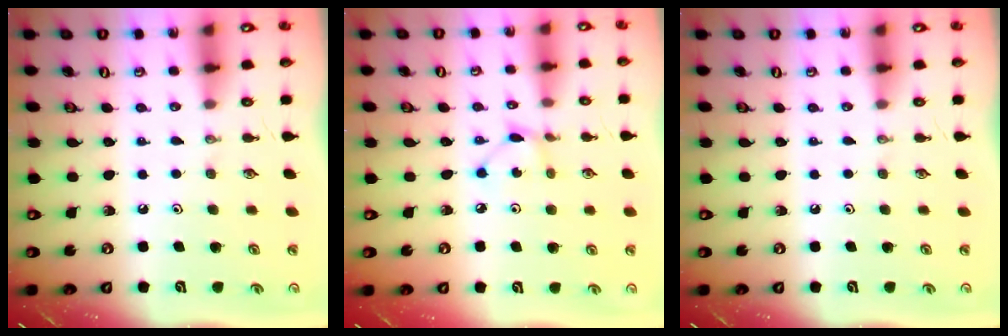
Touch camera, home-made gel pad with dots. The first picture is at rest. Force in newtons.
{"total": 2.6, "press": 2.6, "slide": 0.0}
{"total": 0.0}